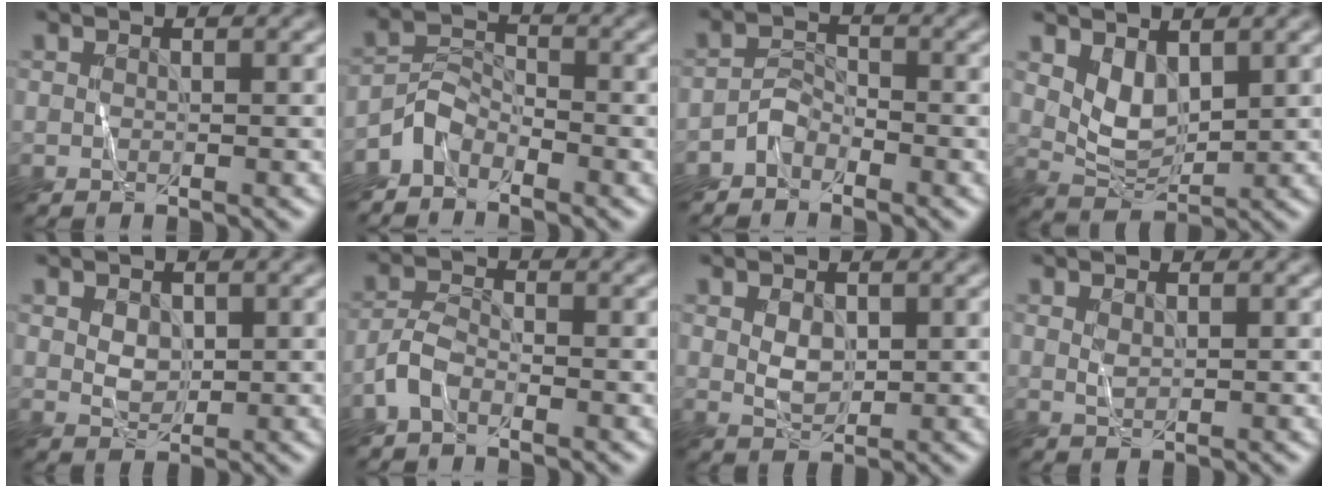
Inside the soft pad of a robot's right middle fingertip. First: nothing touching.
{"total": 2.8, "force": [-2.4, 1.4, 0.6], "torque": [-0.015, 0.012, -0.056]}
{"total": 1.9, "force": [-1.6, 1.0, 0.4], "torque": [-0.009, 0.012, -0.035]}
{"total": 2.9, "force": [1.6, 1.7, 1.8], "torque": [-0.045, -0.007, 0.038]}
{"total": 1.4, "force": [0.6, 1.1, 0.6], "torque": [-0.016, -0.002, 0.017]}
{"total": 2.4, "force": [-1.6, 1.1, 1.4], "torque": [-0.031, 0.007, -0.039]}
{"total": 1.6, "force": [0.5, 1.2, 1.0], "torque": [-0.027, -0.002, 0.017]}
{"total": 0.6, "force": [0.4, 0.3, 0.3], "torque": [-0.015, -0.001, 0.012]}